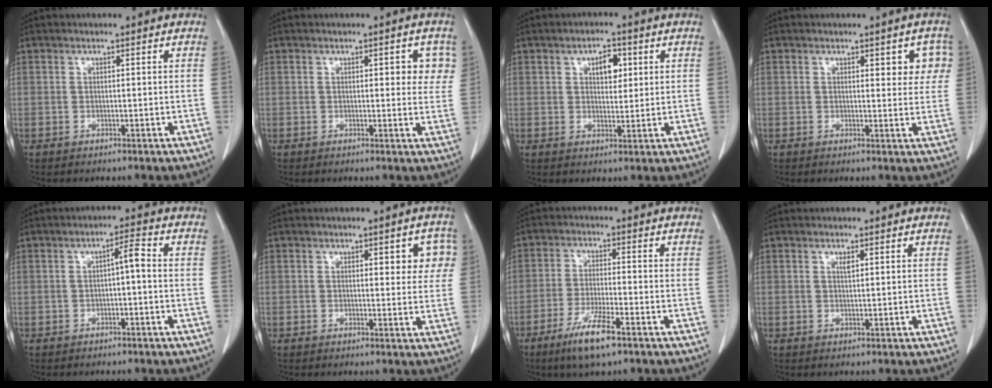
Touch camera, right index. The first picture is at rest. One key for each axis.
{"total": 3.9, "fx": 1.3, "fy": 2.0, "fz": 3.2, "tx": -0.022, "ty": 0.007, "tz": 0.011}
{"total": 4.2, "fx": 1.6, "fy": 2.2, "fz": 3.2, "tx": -0.049, "ty": 0.006, "tz": 0.026}
{"total": 4.1, "fx": 1.6, "fy": 2.0, "fz": 3.2, "tx": -0.021, "ty": 0.006, "tz": 0.015}
{"total": 2.9, "fx": -0.2, "fy": 0.4, "fz": 2.9, "tx": -0.043, "ty": 0.009, "tz": -0.005}
{"total": 4.4, "fx": 1.6, "fy": 2.0, "fz": 3.6, "tx": -0.027, "ty": 0.009, "tz": 0.015}
{"total": 7.7, "fx": -4.8, "fy": 0.6, "fz": 6.0, "tx": -0.119, "ty": -0.015, "tz": -0.084}
{"total": 0.9, "fx": 0.5, "fy": 0.1, "fz": 0.7, "tx": -0.018, "ty": -0.001, "tz": 0.010}